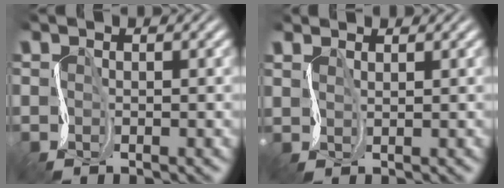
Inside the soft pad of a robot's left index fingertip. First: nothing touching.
{"total": 1.3, "force": [1.3, 0.1, -0.2], "torque": [0.002, 0.002, 0.030]}